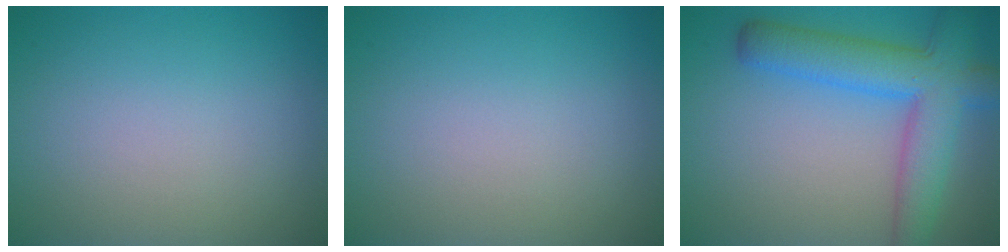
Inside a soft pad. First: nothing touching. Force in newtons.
{"total": 0.0}
{"total": 7.3, "press": 7.3, "slide": 0.2}